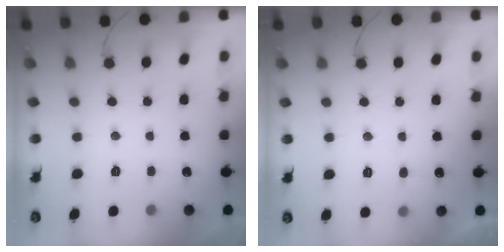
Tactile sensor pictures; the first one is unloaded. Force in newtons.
{"total": 4.1, "press": 4.1, "slide": 0.1}